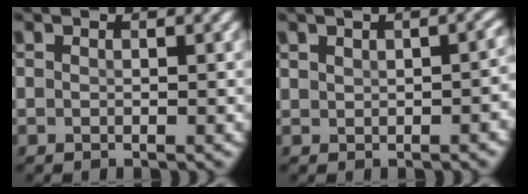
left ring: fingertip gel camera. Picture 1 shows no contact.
{"total": 2.8, "force": [0.7, 1.5, 2.3], "torque": [-0.026, 0.005, 0.020]}